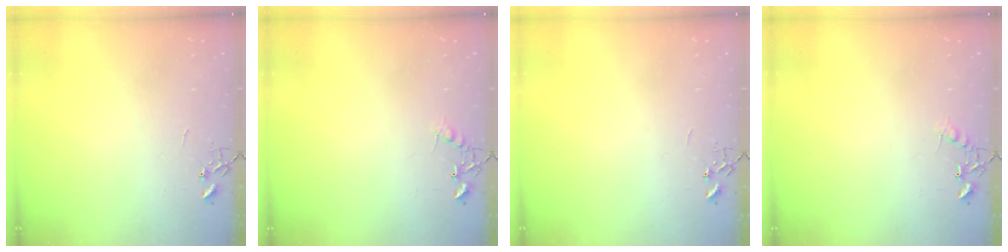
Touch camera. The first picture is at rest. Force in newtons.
{"total": 6.8, "press": 6.8, "slide": 0.3}
{"total": 0.0}
{"total": 6.8, "press": 6.8, "slide": 0.3}